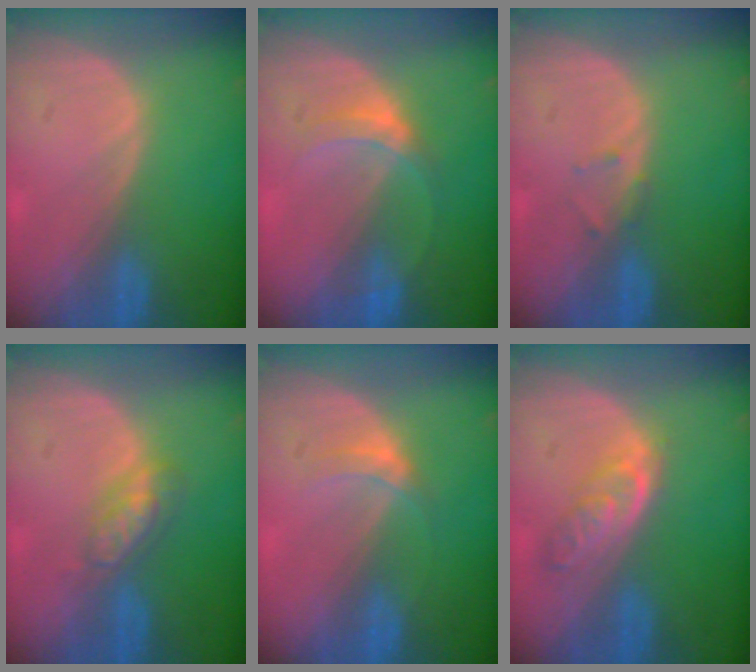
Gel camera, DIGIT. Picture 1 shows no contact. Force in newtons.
{"total": 4.0, "press": 3.7, "slide": 1.6}
{"total": 1.1, "press": 1.0, "slide": 0.2}
{"total": 4.8, "press": 4.2, "slide": 2.2}
{"total": 2.9, "press": 2.5, "slide": 1.5}
{"total": 4.6, "press": 4.4, "slide": 1.1}